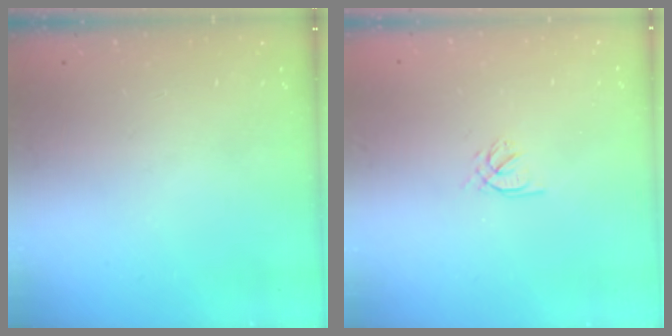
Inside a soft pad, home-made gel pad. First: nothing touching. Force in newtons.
{"total": 2.0, "press": 1.9, "slide": 0.5}